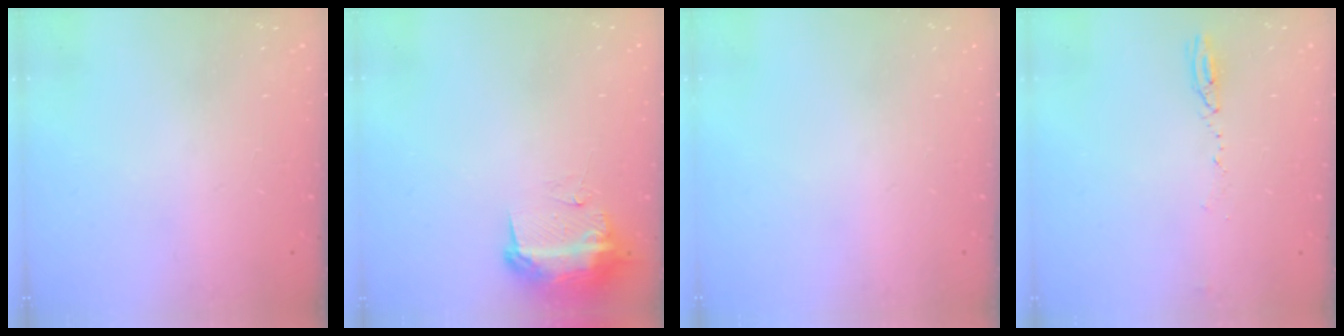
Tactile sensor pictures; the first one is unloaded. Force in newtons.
{"total": 11.4, "press": 11.4, "slide": 1.1}
{"total": 0.0}
{"total": 3.7, "press": 3.6, "slide": 1.1}